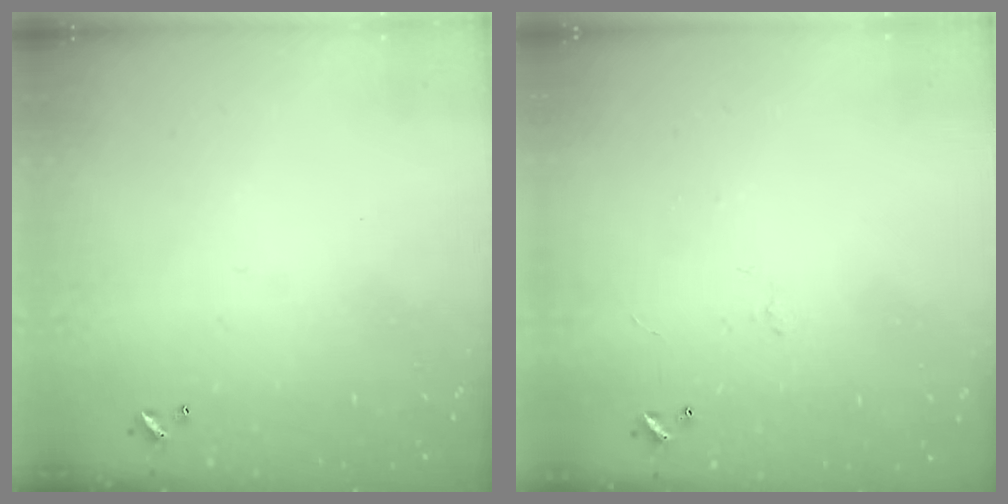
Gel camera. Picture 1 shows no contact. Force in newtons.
{"total": 0.5, "press": 0.1, "slide": 0.5}